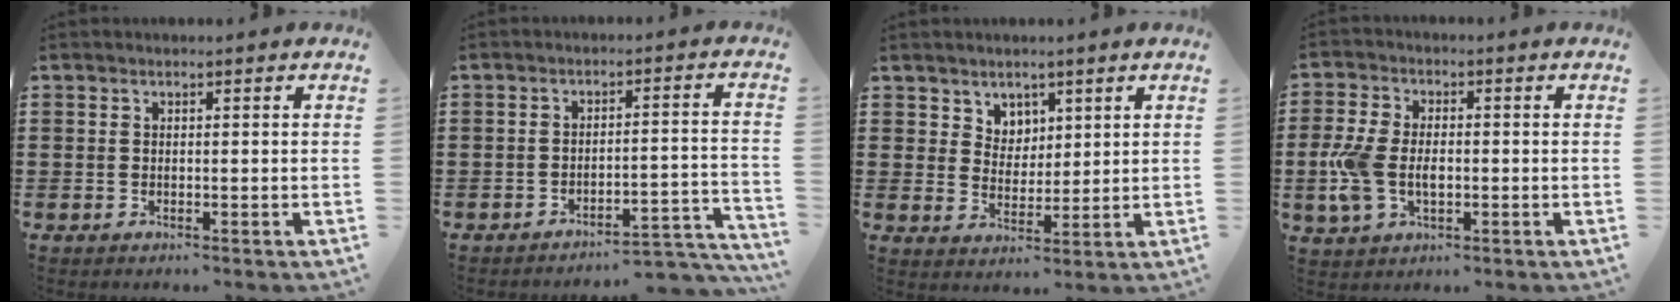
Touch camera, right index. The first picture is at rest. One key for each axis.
{"total": 4.2, "fx": -3.9, "fy": 0.0, "fz": 1.4, "tx": -0.027, "ty": -0.007, "tz": -0.082}
{"total": 4.4, "fx": 3.0, "fy": 3.2, "fz": 0.1, "tx": -0.019, "ty": 0.005, "tz": 0.057}
{"total": 6.4, "fx": -0.9, "fy": 4.0, "fz": 5.0, "tx": -0.126, "ty": -0.002, "tz": -0.022}